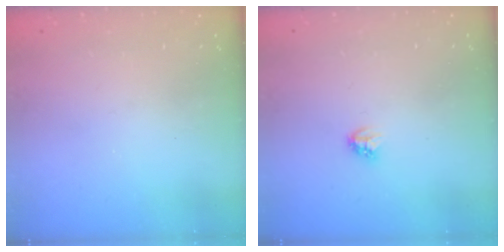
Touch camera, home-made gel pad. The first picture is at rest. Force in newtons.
{"total": 2.8, "press": 2.8, "slide": 0.3}